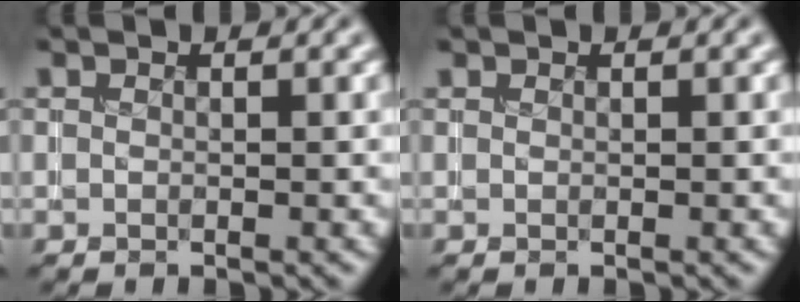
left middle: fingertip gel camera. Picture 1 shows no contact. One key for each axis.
{"total": 0.0}